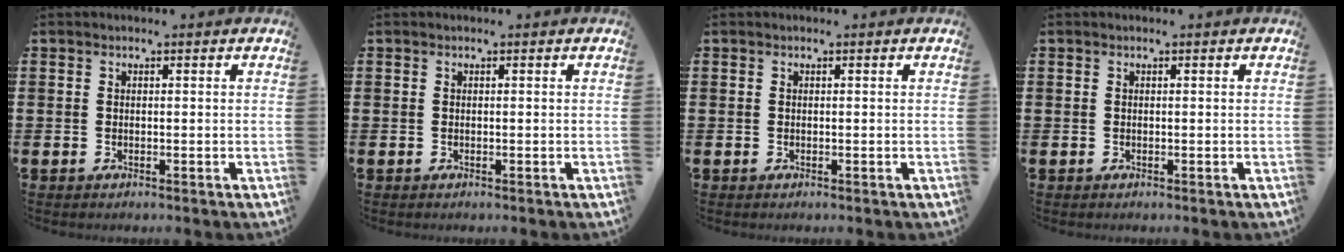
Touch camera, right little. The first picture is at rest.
{"total": 0.0}
{"total": 0.0}
{"total": 0.0}